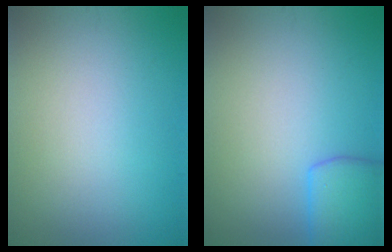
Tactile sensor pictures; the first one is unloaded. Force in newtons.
{"total": 3.6, "press": 3.6, "slide": 0.1}